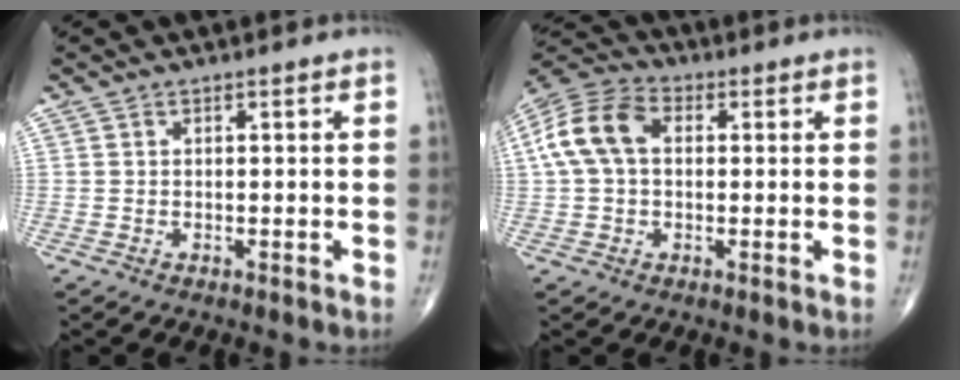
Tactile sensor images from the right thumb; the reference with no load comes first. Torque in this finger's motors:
{"motor_torque": [-0.36, 0.75, 0.43, 0.06, 0.15]}